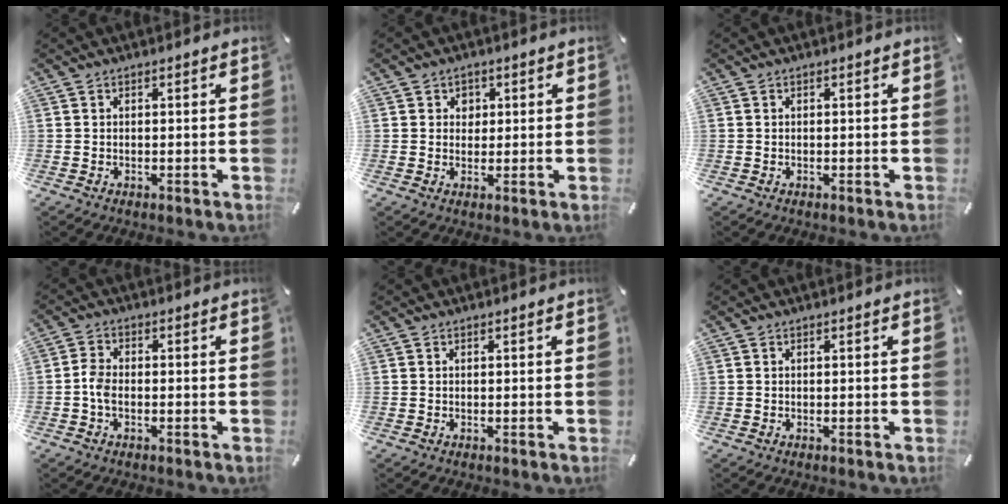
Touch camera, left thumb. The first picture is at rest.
{"total": 2.7, "force": [0.6, 2.6, 0.5], "torque": [0.008, -0.003, 0.003]}
{"total": 0.0}
{"total": 3.4, "force": [-1.0, 1.8, 2.7], "torque": [-0.053, 0.005, -0.018]}
{"total": 0.0}
{"total": 0.0}